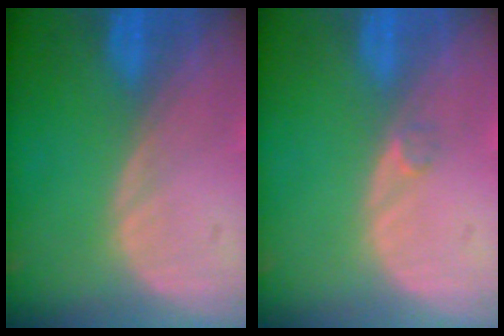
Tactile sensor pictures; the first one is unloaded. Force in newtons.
{"total": 0.9, "press": 0.8, "slide": 0.5}